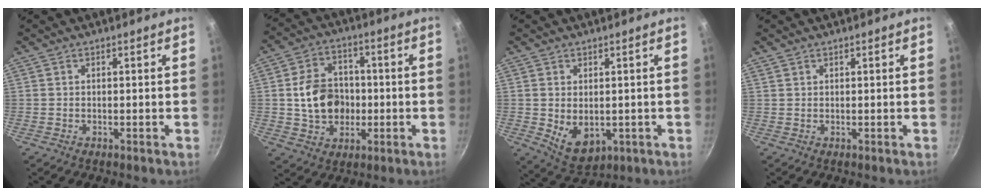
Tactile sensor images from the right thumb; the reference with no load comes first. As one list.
[{"total": 12.3, "force": [-0.5, 9.9, 7.3], "torque": [-0.096, 0.020, -0.004]}, {"total": 7.5, "force": [-0.3, 5.1, 5.4], "torque": [-0.077, -0.017, 0.014]}, {"total": 0.7, "force": [0.5, 0.4, 0.1], "torque": [0.000, -0.001, 0.008]}]